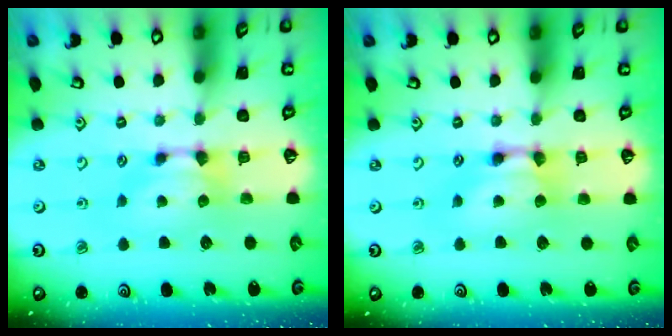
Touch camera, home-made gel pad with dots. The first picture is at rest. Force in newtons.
{"total": 2.2, "press": 2.2, "slide": 0.1}